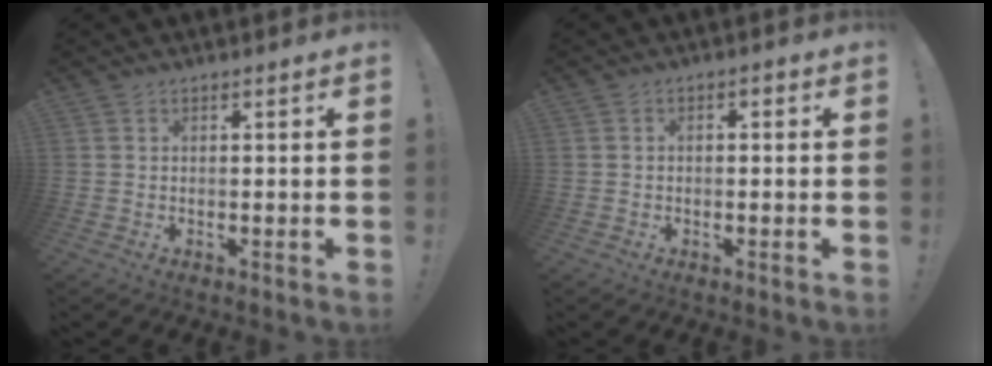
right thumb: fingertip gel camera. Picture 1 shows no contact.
{"total": 1.6, "force": [-1.2, 0.8, 0.7], "torque": [-0.012, 0.009, -0.022]}